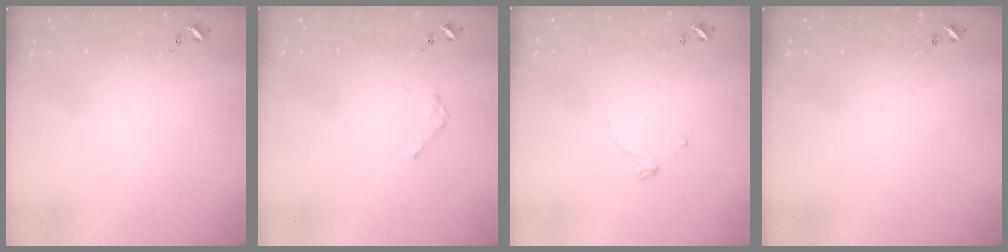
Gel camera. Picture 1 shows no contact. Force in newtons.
{"total": 1.8, "press": 1.8, "slide": 0.2}
{"total": 4.9, "press": 4.9, "slide": 0.2}
{"total": 0.0}